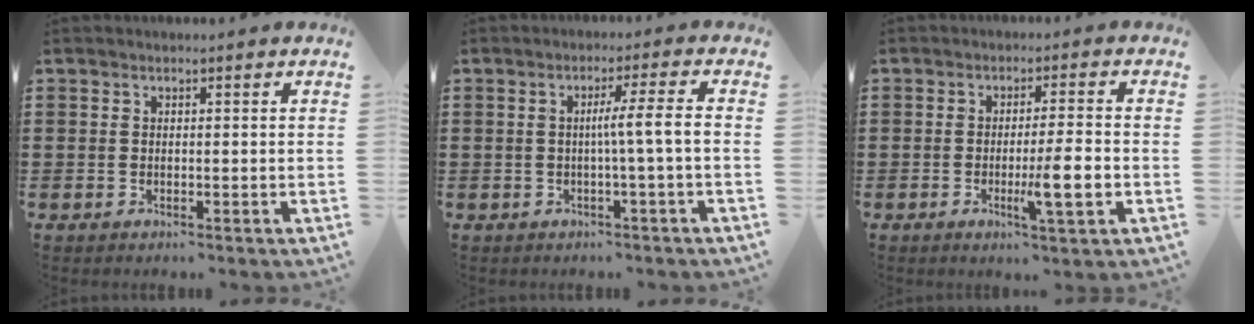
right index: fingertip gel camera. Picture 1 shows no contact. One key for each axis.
{"total": 4.3, "fx": -0.5, "fy": -0.7, "fz": 4.3, "tx": -0.077, "ty": -0.007, "tz": -0.015}
{"total": 6.7, "fx": -1.8, "fy": 0.4, "fz": 6.5, "tx": -0.110, "ty": -0.013, "tz": -0.030}